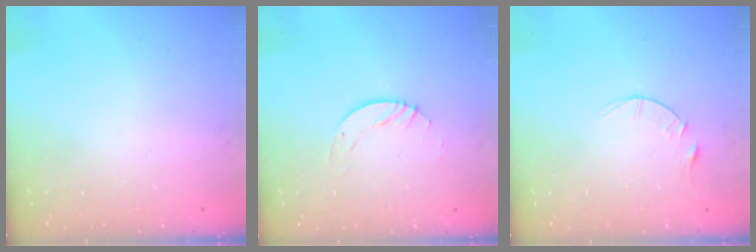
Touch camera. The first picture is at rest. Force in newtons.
{"total": 3.0, "press": 3.0, "slide": 0.2}
{"total": 3.1, "press": 3.1, "slide": 0.5}